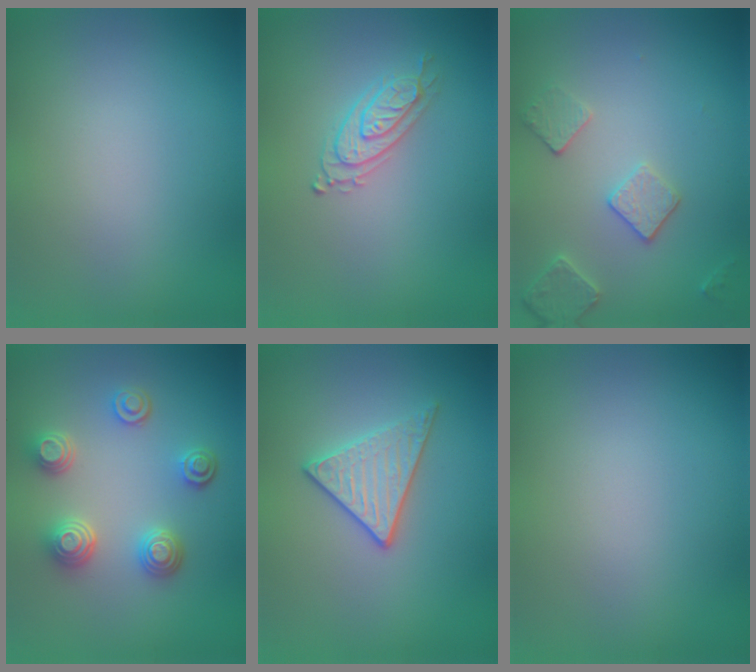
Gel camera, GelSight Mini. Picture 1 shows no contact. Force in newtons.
{"total": 2.2, "press": 2.1, "slide": 0.6}
{"total": 2.7, "press": 2.7, "slide": 0.7}
{"total": 3.9, "press": 3.3, "slide": 2.0}
{"total": 2.8, "press": 2.6, "slide": 1.0}
{"total": 0.0}